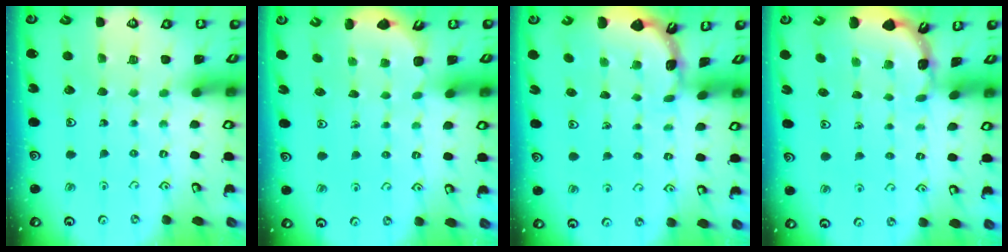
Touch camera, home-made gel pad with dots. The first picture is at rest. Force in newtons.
{"total": 2.5, "press": 2.1, "slide": 1.5}
{"total": 1.7, "press": 1.7, "slide": 0.1}
{"total": 1.6, "press": 1.6, "slide": 0.2}